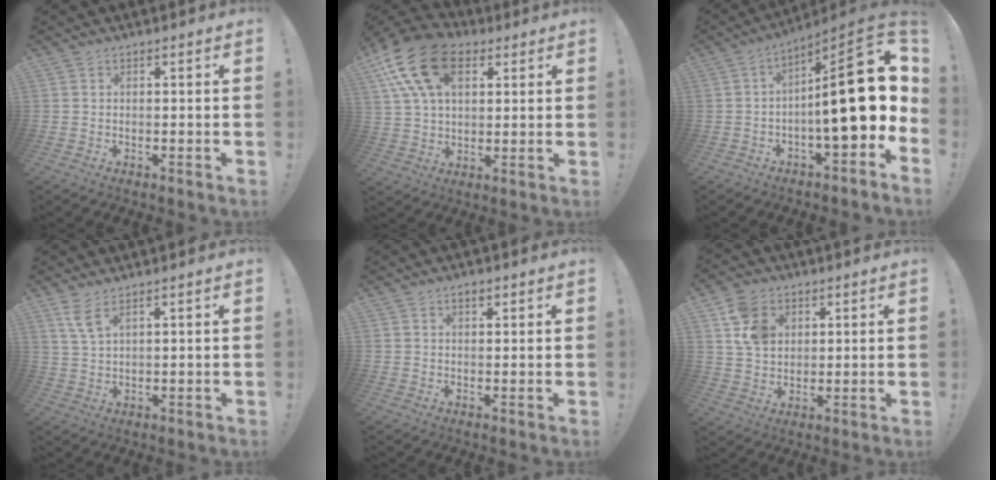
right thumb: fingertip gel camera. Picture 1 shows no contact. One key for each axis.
{"total": 19.3, "fx": 8.2, "fy": 12.2, "fz": 12.6, "tx": -0.233, "ty": -0.024, "tz": 0.147}
{"total": 23.4, "fx": 0.4, "fy": 6.6, "fz": 22.5, "tx": -0.337, "ty": -0.002, "tz": 0.003}
{"total": 5.1, "fx": 3.1, "fy": 1.2, "fz": 3.9, "tx": -0.074, "ty": -0.013, "tz": 0.056}
{"total": 1.7, "fx": 1.1, "fy": 0.8, "fz": 1.1, "tx": -0.018, "ty": 0.000, "tz": 0.018}
{"total": 10.1, "fx": 4.2, "fy": 7.7, "fz": 4.9, "tx": -0.085, "ty": -0.001, "tz": 0.087}